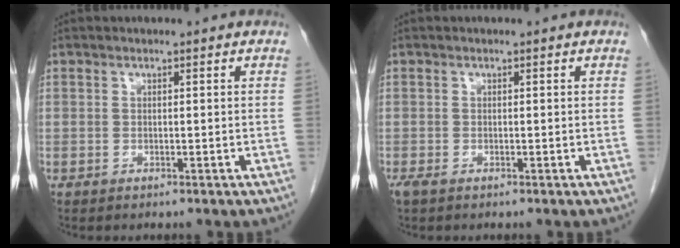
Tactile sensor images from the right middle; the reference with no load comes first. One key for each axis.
{"total": 1.1, "fx": -0.8, "fy": 0.4, "fz": 0.8, "tx": -0.015, "ty": -0.003, "tz": -0.012}